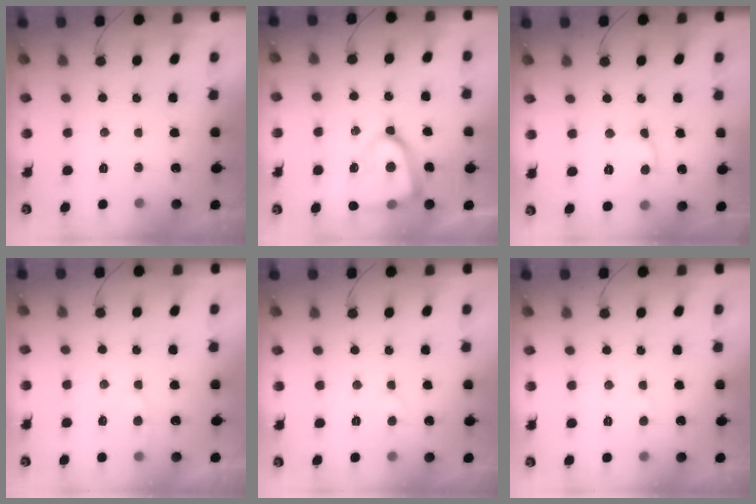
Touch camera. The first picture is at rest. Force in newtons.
{"total": 16.1, "press": 16.1, "slide": 1.6}
{"total": 8.5, "press": 8.4, "slide": 1.1}
{"total": 4.2, "press": 4.2, "slide": 0.4}
{"total": 4.7, "press": 4.7, "slide": 0.6}
{"total": 3.7, "press": 3.7, "slide": 0.4}